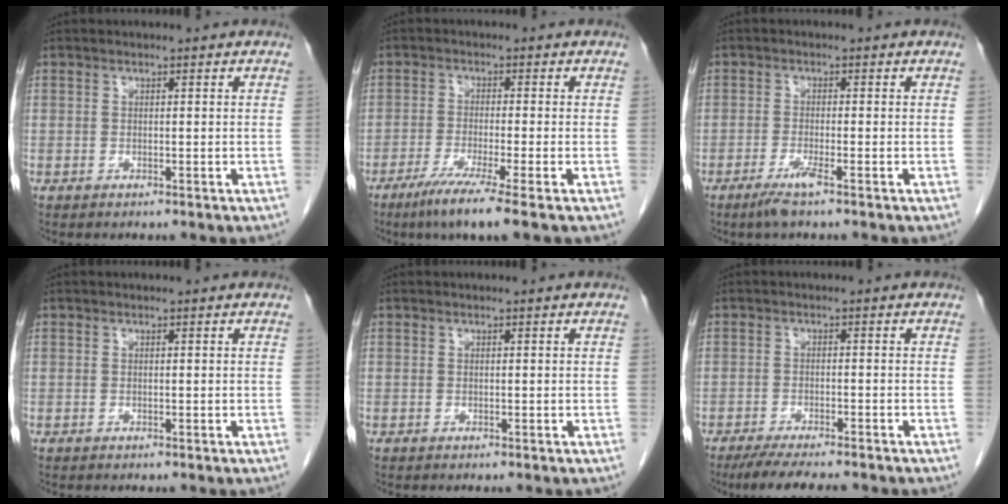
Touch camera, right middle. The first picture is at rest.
{"total": 7.3, "force": [-4.8, -1.0, 5.5], "torque": [-0.097, -0.023, -0.086]}
{"total": 3.0, "force": [-1.9, -0.2, 2.2], "torque": [-0.050, -0.009, -0.041]}
{"total": 0.0}
{"total": 0.0}
{"total": 8.3, "force": [-7.1, 1.1, 4.2], "torque": [-0.062, -0.017, -0.110]}